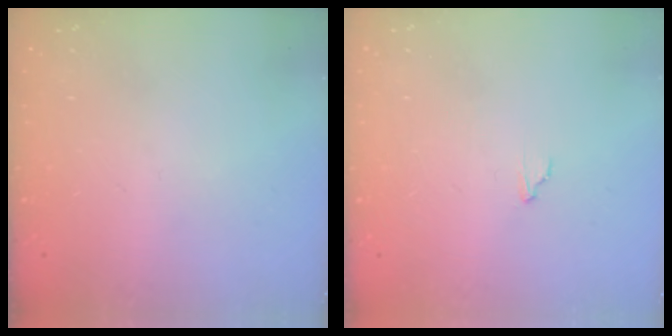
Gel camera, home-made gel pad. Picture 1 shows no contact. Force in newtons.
{"total": 2.3, "press": 2.3, "slide": 0.1}